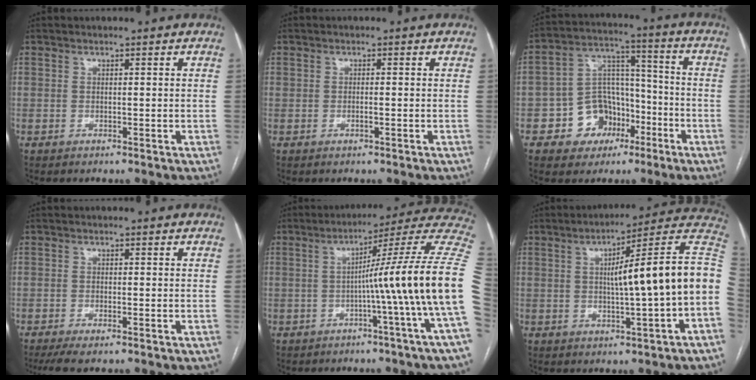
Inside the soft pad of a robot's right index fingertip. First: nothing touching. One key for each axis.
{"total": 0.8, "fx": -0.2, "fy": 0.1, "fz": 0.7, "tx": -0.014, "ty": 0.000, "tz": -0.002}
{"total": 10.7, "fx": -4.7, "fy": 8.8, "fz": 3.9, "tx": -0.062, "ty": 0.034, "tz": -0.069}
{"total": 4.4, "fx": -3.3, "fy": 1.0, "fz": 2.8, "tx": -0.045, "ty": -0.009, "tz": -0.049}
{"total": 18.0, "fx": -2.5, "fy": -3.0, "fz": 17.6, "tx": -0.190, "ty": 0.024, "tz": -0.051}
{"total": 16.4, "fx": -0.1, "fy": -0.1, "fz": 16.4, "tx": -0.213, "ty": 0.035, "tz": -0.004}